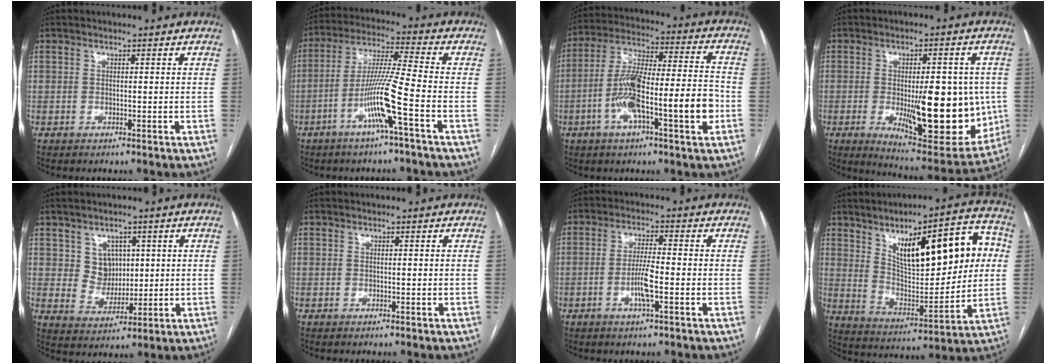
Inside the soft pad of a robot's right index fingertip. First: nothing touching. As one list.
[{"total": 10.4, "force": [-4.4, -1.3, 9.4], "torque": [-0.185, 0.000, -0.086]}, {"total": 16.2, "force": [-4.7, 2.5, 15.3], "torque": [-0.271, 0.015, -0.079]}, {"total": 19.3, "force": [-2.5, 6.3, 18.1], "torque": [-0.222, -0.015, -0.013]}, {"total": 5.1, "force": [1.9, 4.5, 1.6], "torque": [-0.029, 0.009, 0.043]}, {"total": 0.0}, {"total": 5.0, "force": [-1.6, 0.4, 4.8], "torque": [-0.095, -0.004, -0.030]}, {"total": 20.8, "force": [6.1, 6.7, 18.8], "torque": [-0.279, 0.028, 0.101]}]